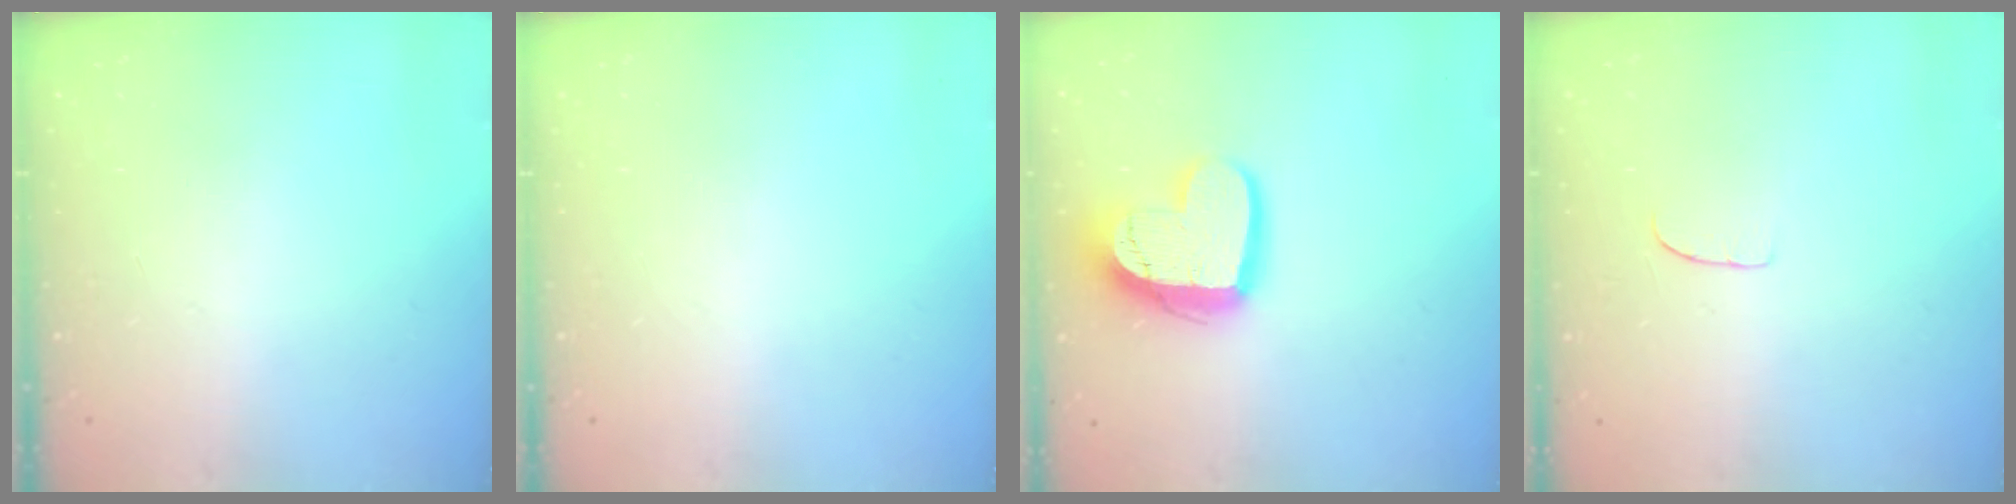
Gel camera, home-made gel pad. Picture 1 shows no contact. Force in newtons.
{"total": 0.0}
{"total": 16.3, "press": 16.3, "slide": 1.3}
{"total": 5.4, "press": 5.4, "slide": 0.4}